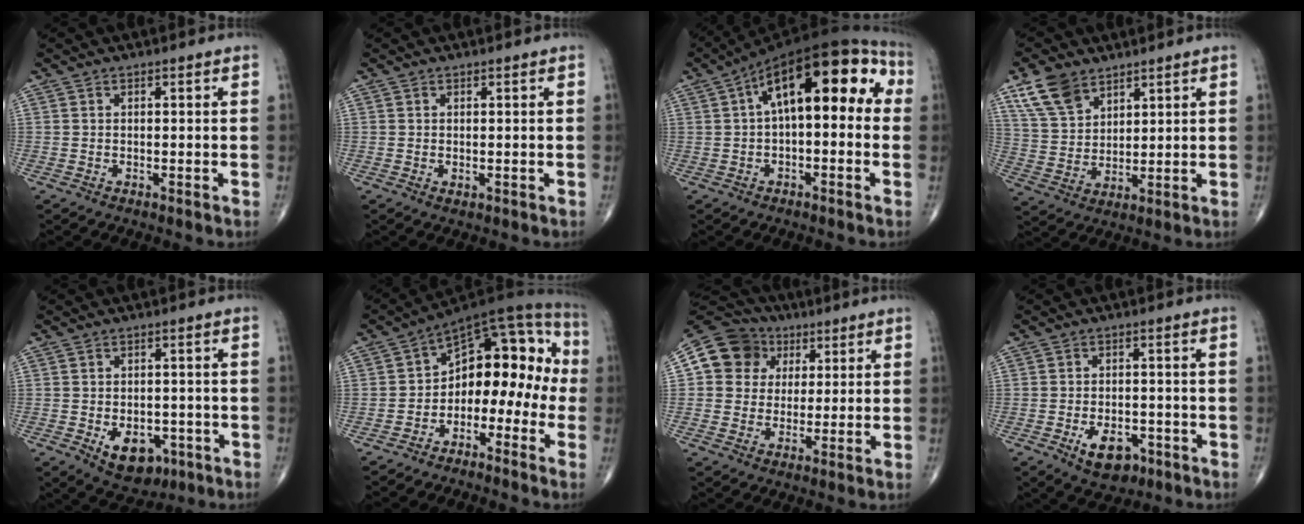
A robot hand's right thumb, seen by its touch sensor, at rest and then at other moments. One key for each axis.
{"total": 0.6, "fx": 0.0, "fy": 0.3, "fz": 0.5, "tx": -0.004, "ty": -0.001, "tz": 0.002}
{"total": 18.9, "fx": 3.0, "fy": 8.5, "fz": 16.6, "tx": -0.220, "ty": 0.050, "tz": 0.031}
{"total": 9.3, "fx": 6.1, "fy": 5.4, "fz": 4.5, "tx": -0.075, "ty": -0.020, "tz": 0.128}
{"total": 8.3, "fx": -3.2, "fy": 5.5, "fz": 5.3, "tx": -0.051, "ty": 0.010, "tz": -0.032}
{"total": 15.0, "fx": -3.4, "fy": 9.8, "fz": 10.8, "tx": -0.096, "ty": 0.091, "tz": -0.062}
{"total": 11.3, "fx": 3.3, "fy": 10.1, "fz": 3.8, "tx": -0.045, "ty": 0.009, "tz": 0.049}
{"total": 6.9, "fx": -3.2, "fy": 4.1, "fz": 4.5, "tx": -0.052, "ty": 0.012, "tz": -0.045}